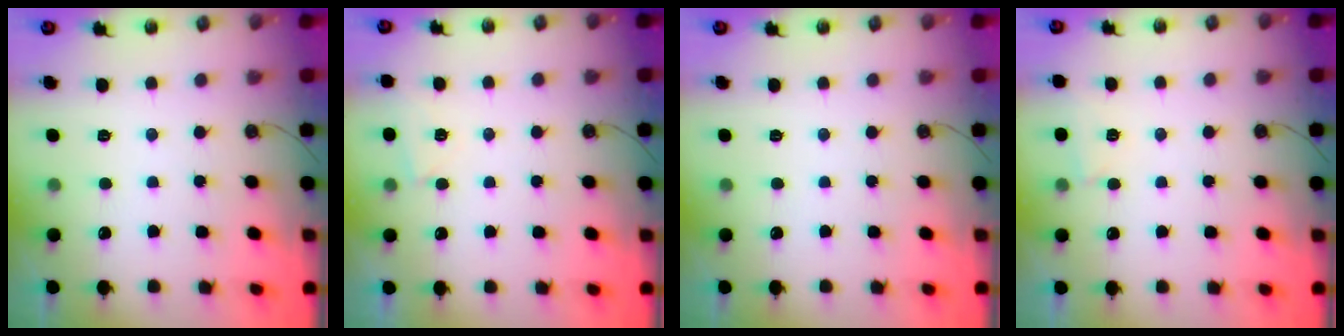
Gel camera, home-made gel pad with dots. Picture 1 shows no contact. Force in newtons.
{"total": 3.8, "press": 3.2, "slide": 2.0}
{"total": 0.0}
{"total": 3.0, "press": 2.8, "slide": 0.9}